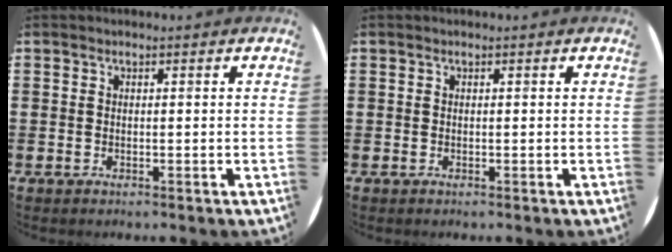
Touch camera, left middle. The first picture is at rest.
{"total": 0.0}